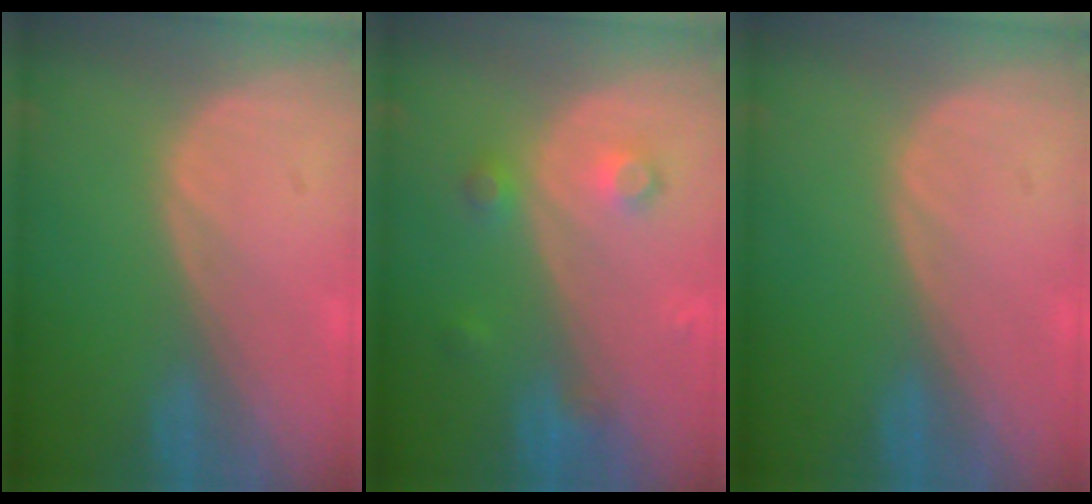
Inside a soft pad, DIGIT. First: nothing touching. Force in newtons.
{"total": 3.8, "press": 3.4, "slide": 1.7}
{"total": 0.0}